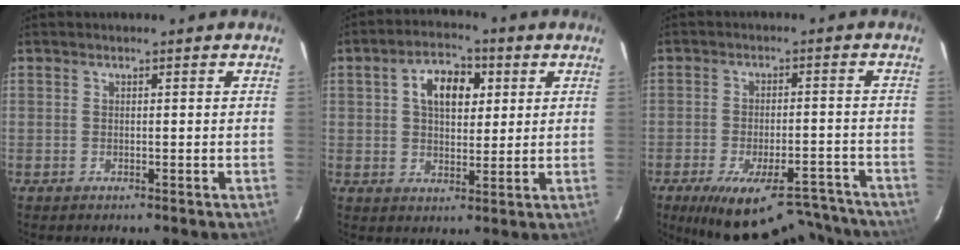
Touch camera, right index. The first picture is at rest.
{"total": 8.5, "force": [2.6, 5.1, 6.3], "torque": [-0.103, 0.028, 0.044]}
{"total": 18.3, "force": [-15.1, 6.1, 8.5], "torque": [-0.150, -0.007, -0.196]}